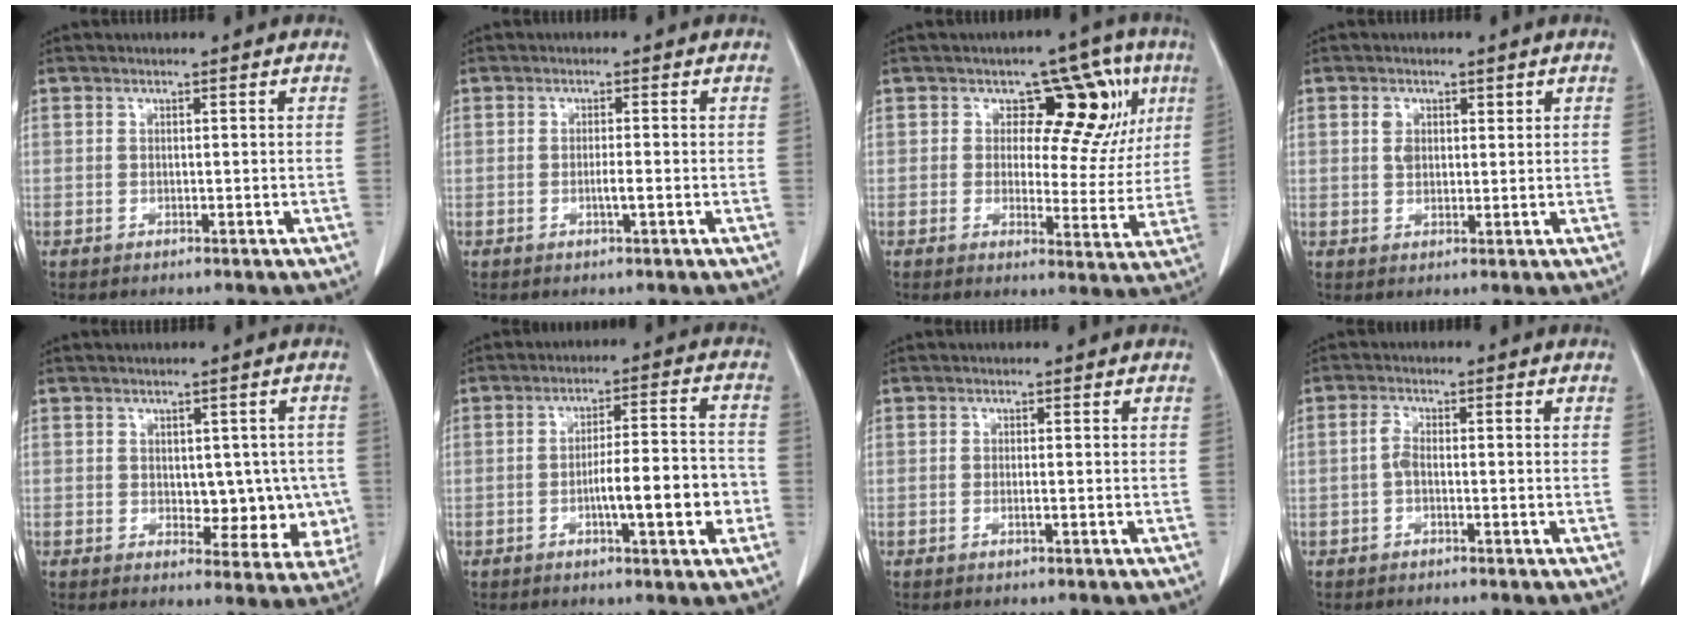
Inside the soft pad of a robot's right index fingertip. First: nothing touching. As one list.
[{"total": 1.8, "force": [-0.4, 0.0, 1.8], "torque": [-0.035, -0.003, -0.008]}, {"total": 11.4, "force": [4.4, 6.9, 7.9], "torque": [-0.070, 0.024, 0.058]}, {"total": 3.0, "force": [1.2, 2.1, 1.7], "torque": [-0.033, 0.007, 0.023]}, {"total": 7.7, "force": [0.0, 4.7, 6.1], "torque": [-0.051, 0.008, 0.010]}, {"total": 9.8, "force": [-2.7, 1.6, 9.3], "torque": [-0.147, 0.014, -0.040]}, {"total": 0.9, "force": [-0.2, 0.1, 0.9], "torque": [-0.020, -0.002, -0.003]}, {"total": 2.5, "force": [-0.3, 1.1, 2.2], "torque": [-0.048, 0.008, -0.008]}]